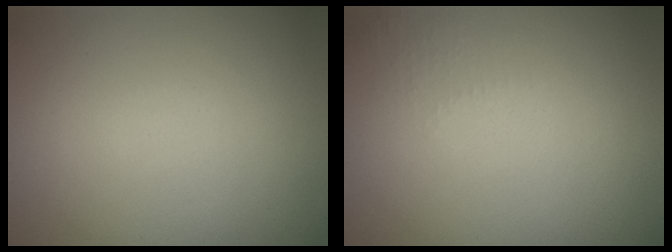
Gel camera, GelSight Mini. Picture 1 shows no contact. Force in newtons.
{"total": 1.0, "press": 0.9, "slide": 0.3}